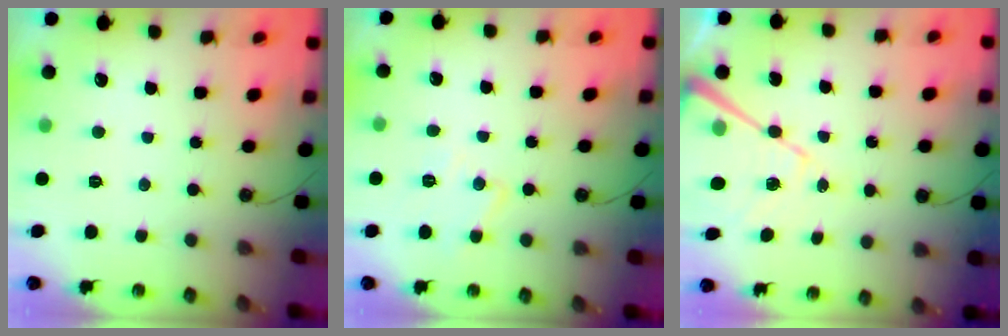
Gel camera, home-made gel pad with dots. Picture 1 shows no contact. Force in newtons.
{"total": 8.4, "press": 8.4, "slide": 0.7}
{"total": 16.8, "press": 16.8, "slide": 1.4}